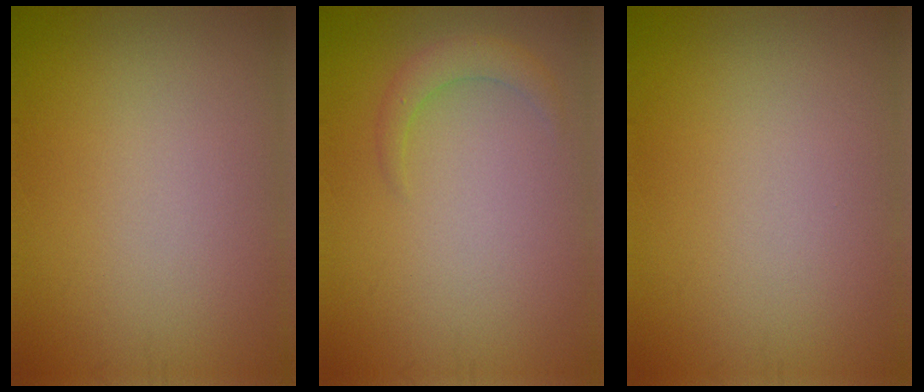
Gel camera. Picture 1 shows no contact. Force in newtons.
{"total": 1.9, "press": 1.9, "slide": 0.0}
{"total": 0.0}